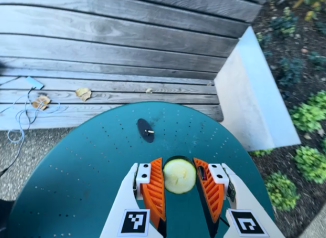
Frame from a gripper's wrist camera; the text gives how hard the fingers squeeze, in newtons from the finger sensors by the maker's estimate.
{"total": 11.7, "left": 11.6, "right": 11.8}